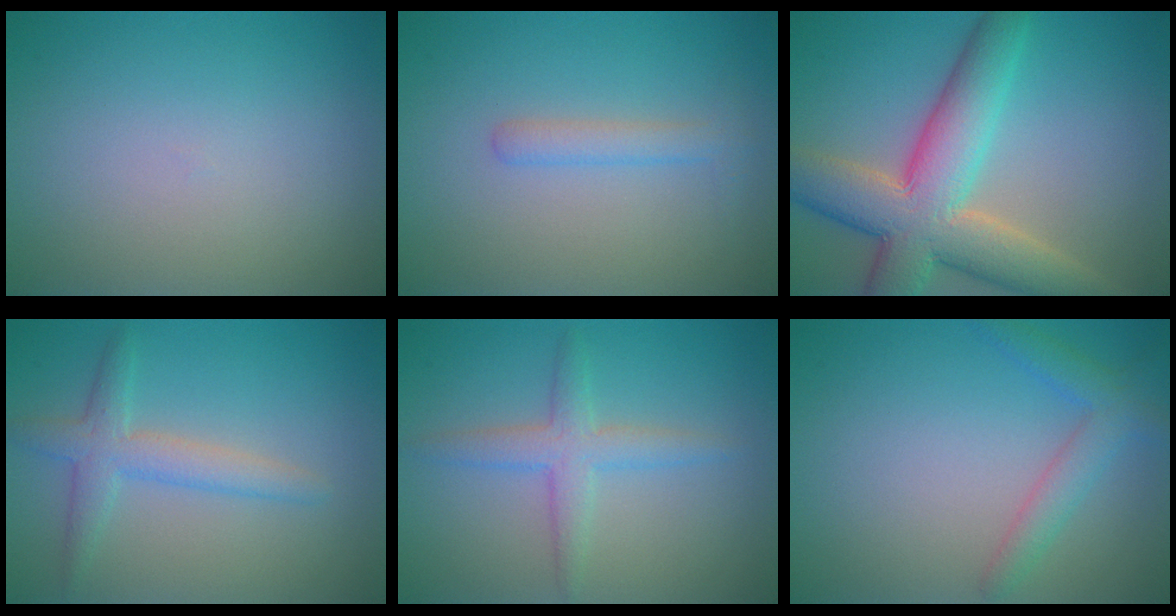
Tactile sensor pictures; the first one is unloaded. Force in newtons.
{"total": 1.7, "press": 1.7, "slide": 0.1}
{"total": 9.7, "press": 9.7, "slide": 0.7}
{"total": 3.1, "press": 3.1, "slide": 0.1}
{"total": 2.9, "press": 2.9, "slide": 0.1}
{"total": 2.7, "press": 2.7, "slide": 0.2}